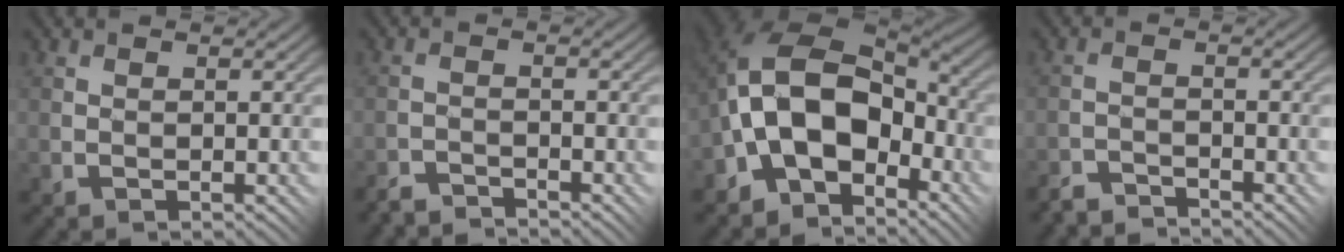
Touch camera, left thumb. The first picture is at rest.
{"total": 3.0, "force": [-3.0, -0.1, 0.0], "torque": [0.003, 0.007, -0.063]}
{"total": 12.6, "force": [-3.6, 8.4, 8.6], "torque": [-0.159, 0.001, -0.076]}
{"total": 3.2, "force": [-3.2, 0.0, 0.0], "torque": [0.004, 0.008, -0.068]}